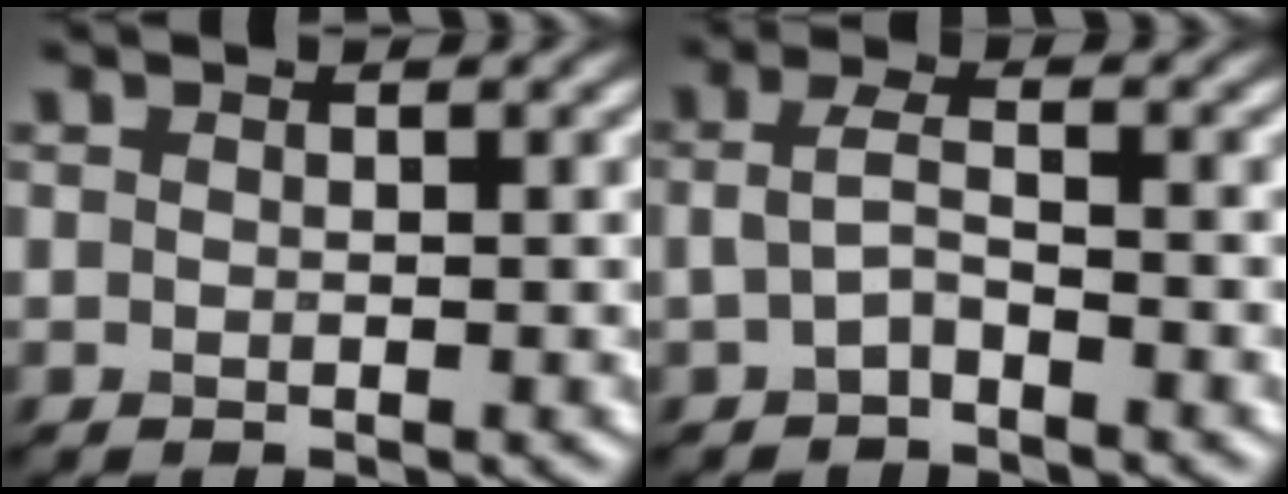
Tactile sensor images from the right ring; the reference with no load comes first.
{"total": 1.8, "force": [-0.7, 0.6, 1.6], "torque": [-0.037, 0.005, -0.018]}